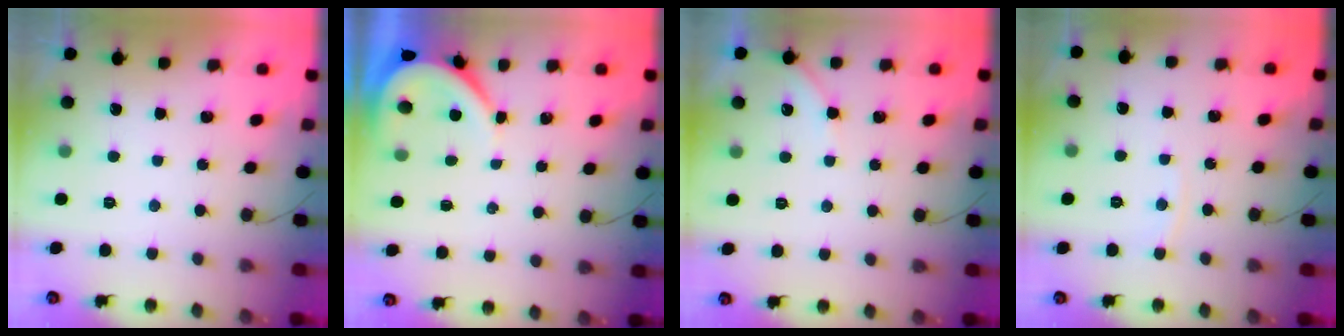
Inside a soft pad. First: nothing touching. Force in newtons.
{"total": 3.9, "press": 3.9, "slide": 0.5}
{"total": 3.7, "press": 3.7, "slide": 0.5}
{"total": 2.8, "press": 2.8, "slide": 0.4}